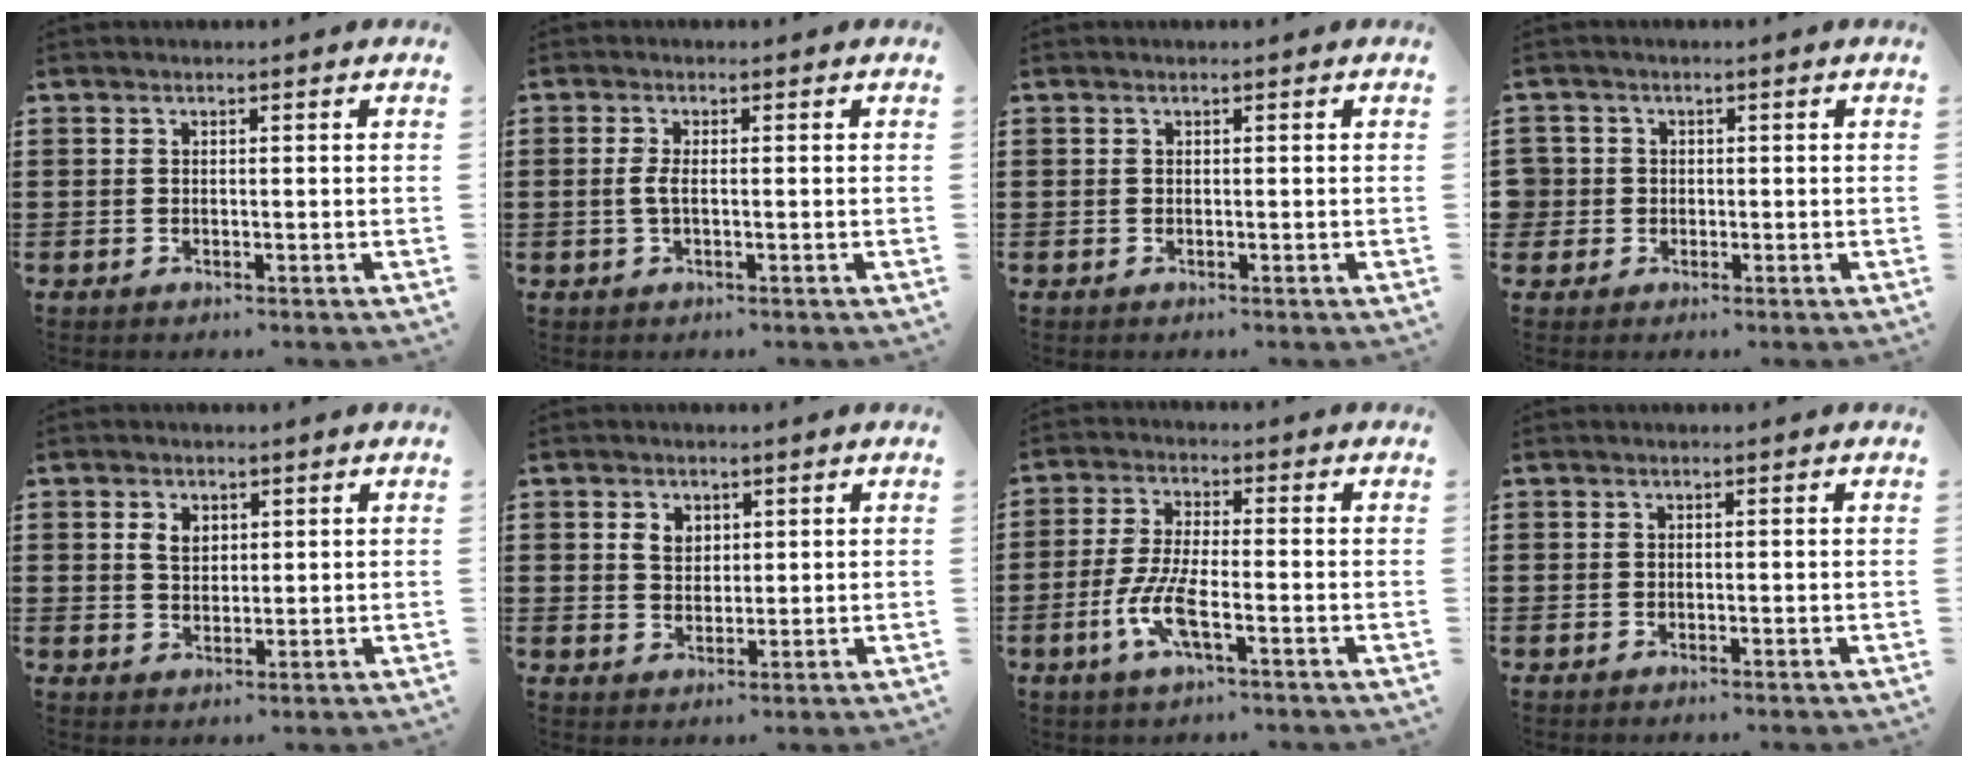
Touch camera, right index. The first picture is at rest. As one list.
[{"total": 2.1, "force": [-0.3, 0.5, 2.1], "torque": [-0.053, -0.005, -0.011]}, {"total": 0.0}, {"total": 2.4, "force": [-0.2, 2.4, 0.2], "torque": [-0.024, 0.006, -0.010]}, {"total": 2.9, "force": [1.0, 2.1, 1.8], "torque": [-0.042, 0.009, 0.018]}, {"total": 2.9, "force": [1.1, 2.3, 1.4], "torque": [-0.036, 0.010, 0.019]}, {"total": 6.9, "force": [-2.9, 1.7, 6.0], "torque": [-0.140, -0.015, -0.059]}, {"total": 0.0}]